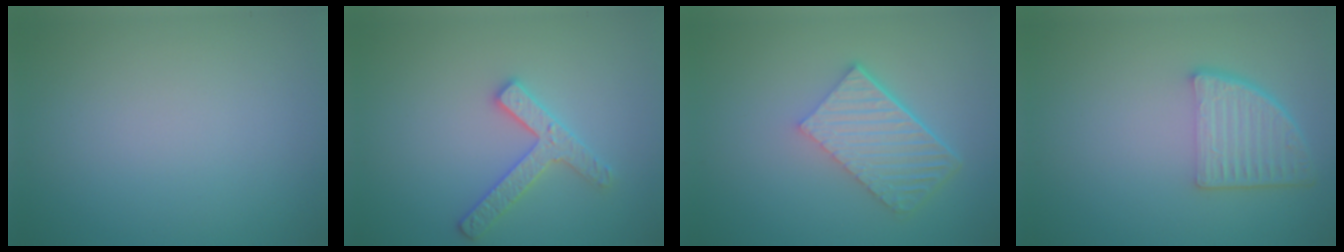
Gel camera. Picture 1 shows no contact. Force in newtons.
{"total": 2.6, "press": 2.6, "slide": 0.4}
{"total": 5.7, "press": 3.9, "slide": 4.1}
{"total": 4.5, "press": 3.3, "slide": 3.1}